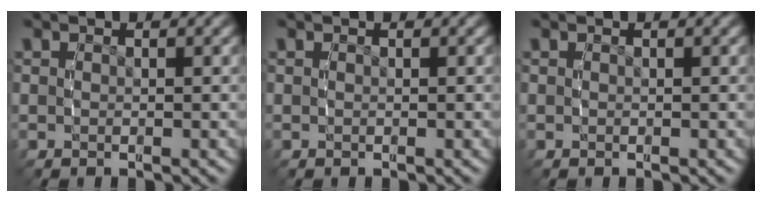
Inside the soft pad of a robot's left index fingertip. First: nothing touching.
{"total": 0.0}
{"total": 0.0}